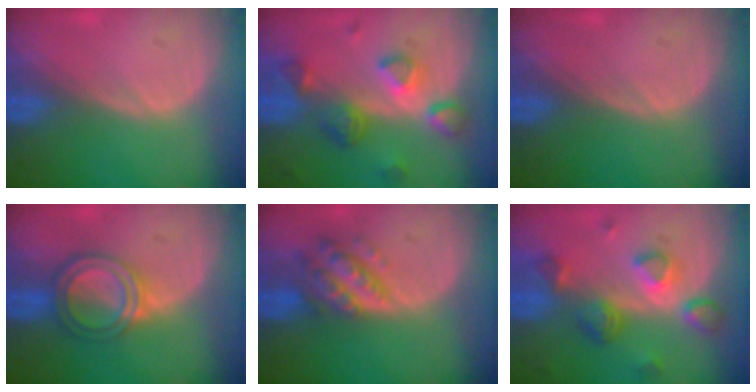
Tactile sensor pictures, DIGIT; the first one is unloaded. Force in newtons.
{"total": 7.7, "press": 6.9, "slide": 3.4}
{"total": 0.0}
{"total": 6.2, "press": 5.3, "slide": 3.1}
{"total": 6.3, "press": 5.7, "slide": 2.8}
{"total": 7.7, "press": 6.9, "slide": 3.5}